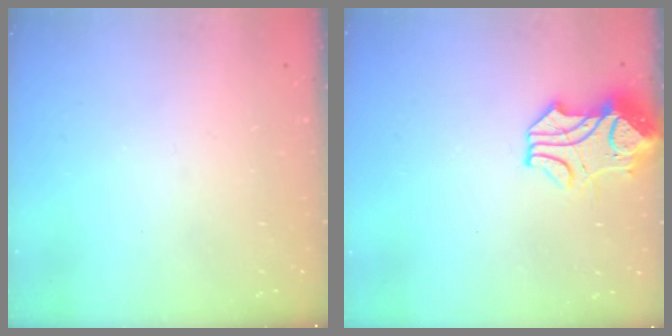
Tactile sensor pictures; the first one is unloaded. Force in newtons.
{"total": 2.2, "press": 1.9, "slide": 1.1}